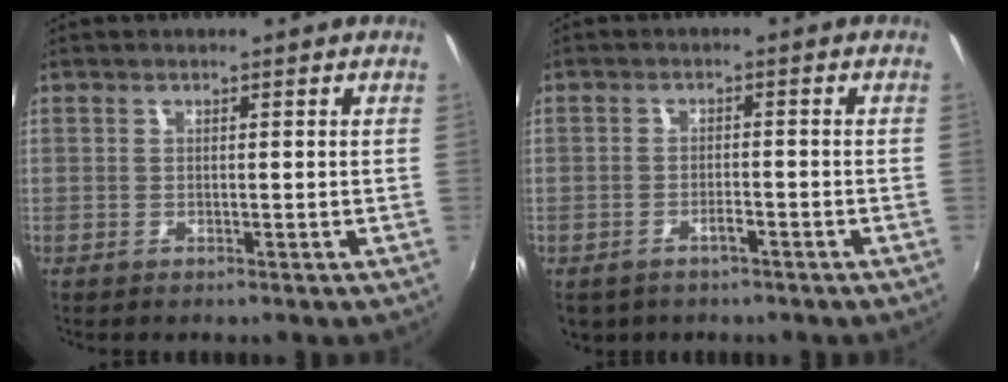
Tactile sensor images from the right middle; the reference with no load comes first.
{"total": 4.2, "force": [-2.6, 2.4, 2.4], "torque": [-0.053, -0.005, -0.035]}